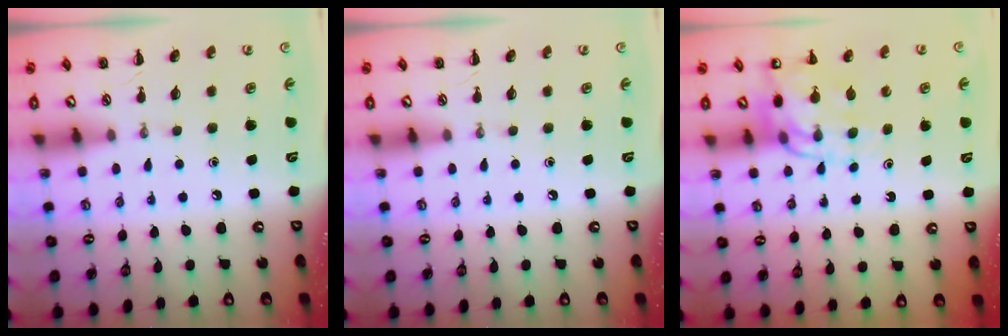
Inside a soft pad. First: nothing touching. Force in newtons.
{"total": 0.0}
{"total": 11.4, "press": 10.9, "slide": 3.2}